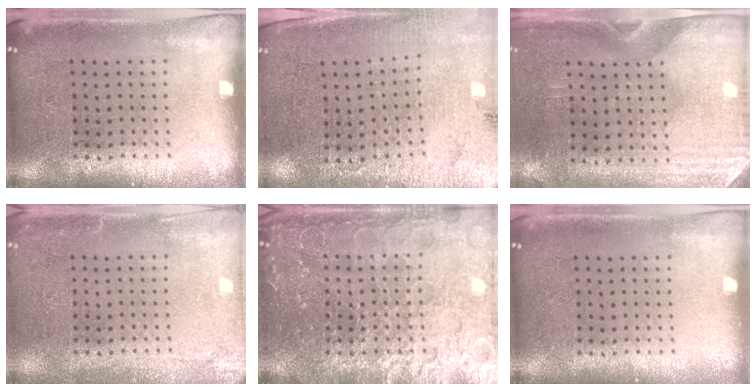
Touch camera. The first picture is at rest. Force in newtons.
{"total": 3.0, "press": 2.9, "slide": 0.8}
{"total": 2.9, "press": 2.5, "slide": 1.5}
{"total": 2.3, "press": 2.3, "slide": 0.3}
{"total": 4.7, "press": 4.6, "slide": 0.5}
{"total": 0.0}